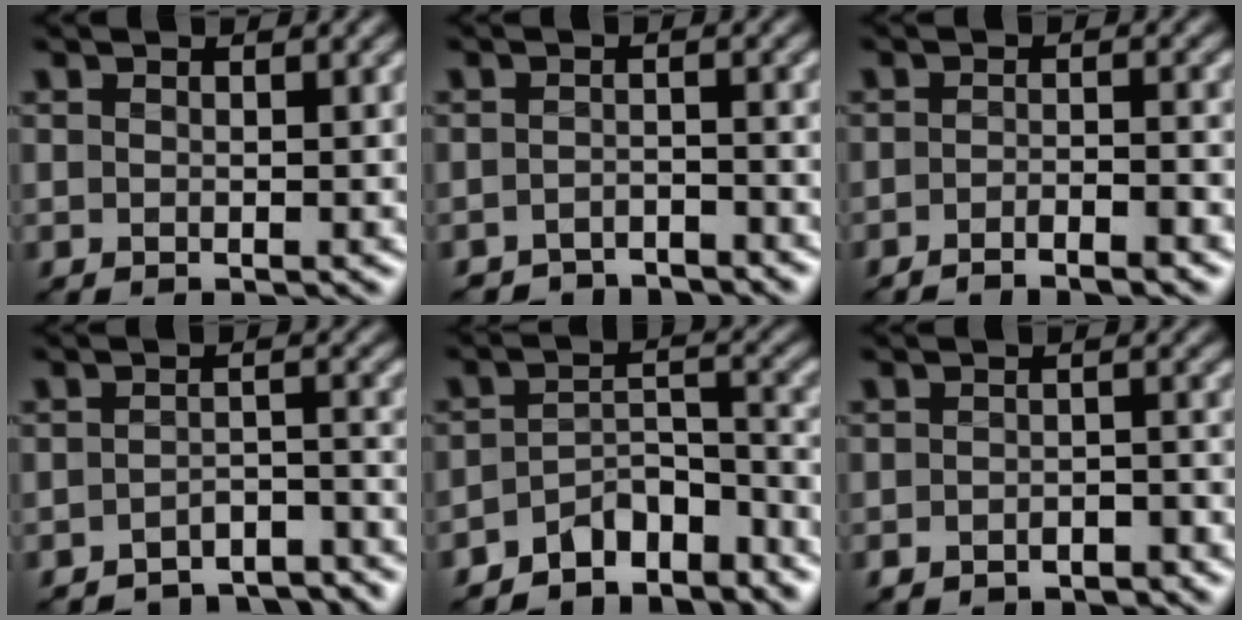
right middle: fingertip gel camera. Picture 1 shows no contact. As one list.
[{"total": 3.0, "force": [-3.0, 0.2, -0.4], "torque": [0.009, 0.003, -0.053]}, {"total": 2.7, "force": [-2.1, 0.1, 1.6], "torque": [-0.029, 0.005, -0.039]}, {"total": 5.6, "force": [-5.4, 1.2, 0.7], "torque": [-0.009, -0.014, -0.074]}, {"total": 6.5, "force": [-5.6, 2.5, 2.0], "torque": [-0.026, -0.007, -0.094]}, {"total": 2.2, "force": [-1.7, 1.1, 0.9], "torque": [-0.016, 0.004, -0.030]}]